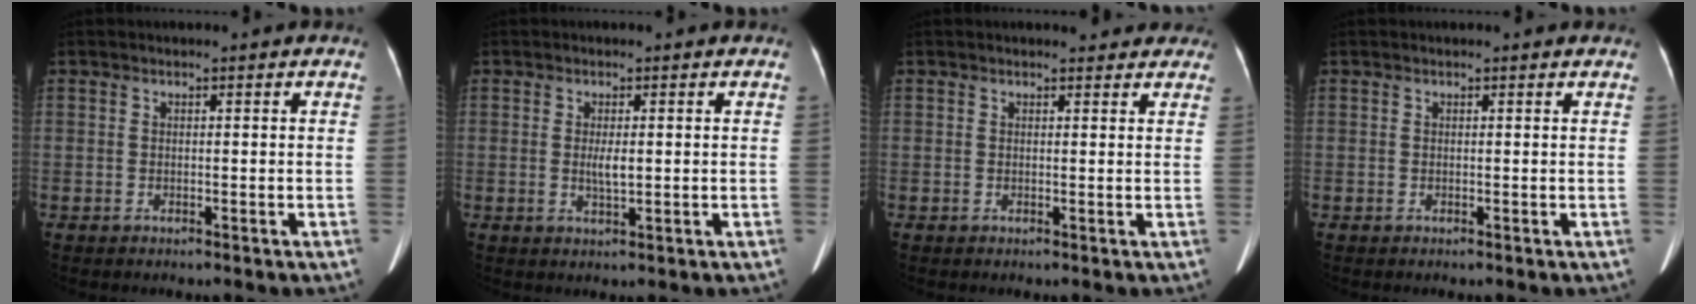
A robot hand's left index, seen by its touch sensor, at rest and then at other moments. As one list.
[{"total": 2.2, "force": [0.1, 0.6, 2.2], "torque": [-0.041, -0.003, 0.002]}, {"total": 4.4, "force": [3.9, 1.6, 1.1], "torque": [-0.002, 0.005, 0.033]}, {"total": 1.3, "force": [1.2, 0.3, 0.3], "torque": [-0.010, 0.011, 0.011]}]